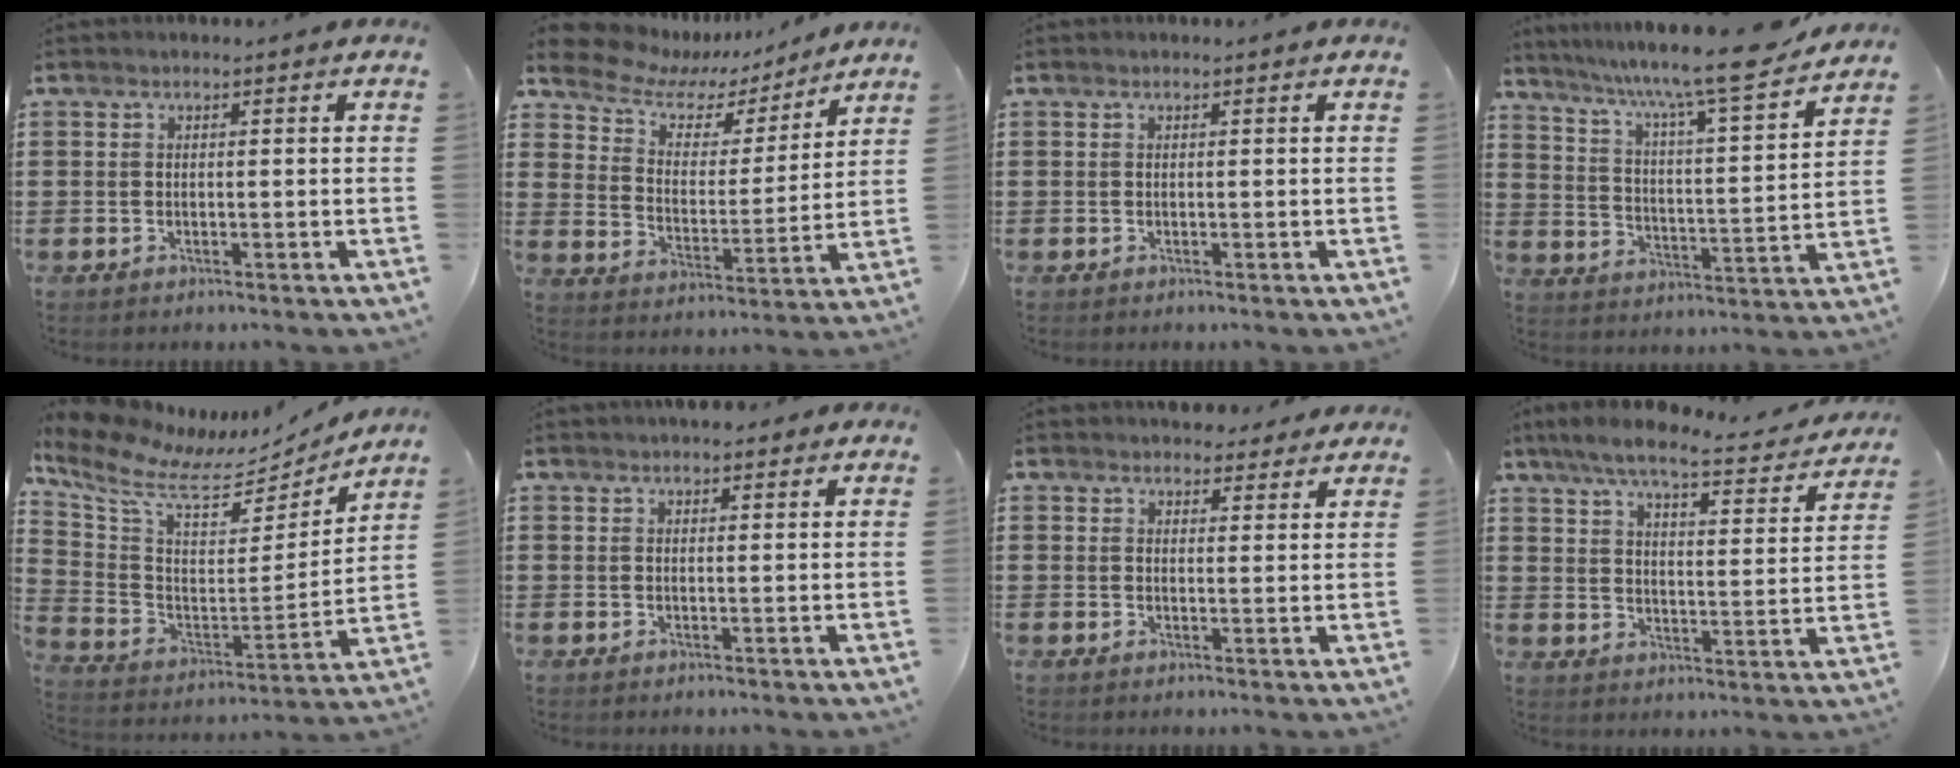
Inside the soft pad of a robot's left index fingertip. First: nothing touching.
{"total": 8.1, "force": [6.8, 3.6, 2.5], "torque": [-0.079, -0.040, 0.120]}
{"total": 0.0}
{"total": 9.5, "force": [8.0, -0.3, 5.2], "torque": [-0.112, -0.062, 0.124]}
{"total": 9.6, "force": [7.5, 3.6, 4.9], "torque": [-0.132, -0.052, 0.129]}
{"total": 2.2, "force": [2.0, 0.9, 0.5], "torque": [-0.006, 0.003, 0.036]}
{"total": 3.5, "force": [3.3, 1.2, 0.3], "torque": [-0.007, -0.007, 0.062]}
{"total": 7.3, "force": [6.4, 0.6, 3.5], "torque": [-0.094, -0.033, 0.109]}